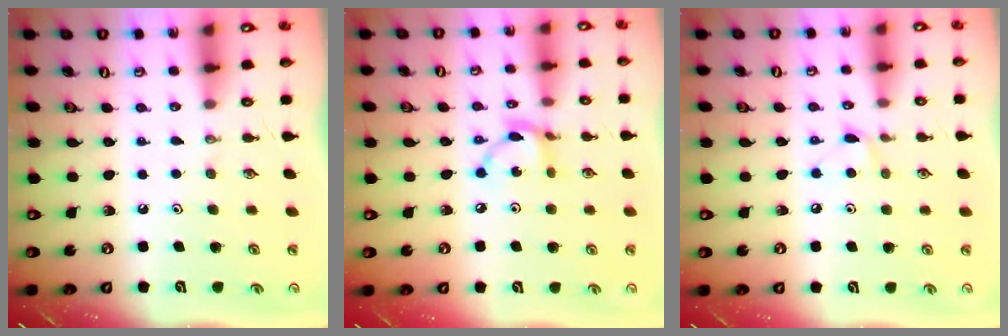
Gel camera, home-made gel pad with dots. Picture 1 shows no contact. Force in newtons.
{"total": 7.4, "press": 7.4, "slide": 0.4}
{"total": 5.9, "press": 5.9, "slide": 0.6}